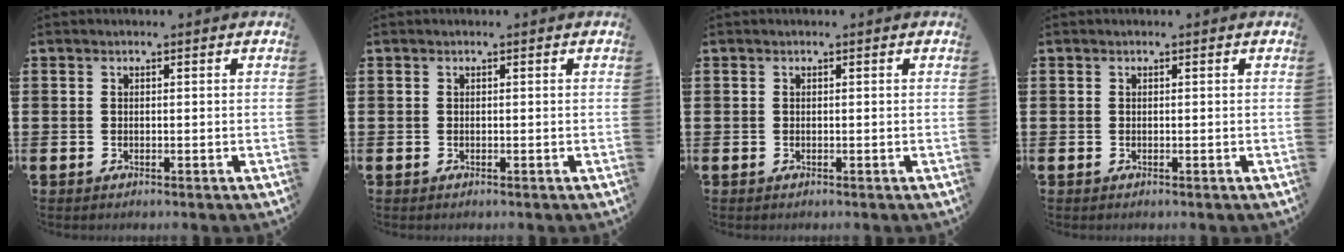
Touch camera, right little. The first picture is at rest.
{"total": 0.0}
{"total": 0.0}
{"total": 0.0}